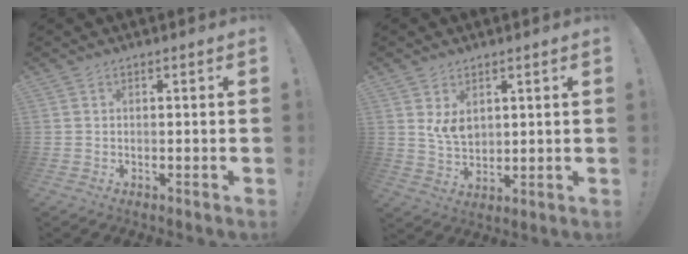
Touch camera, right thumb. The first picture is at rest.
{"total": 6.4, "force": [2.8, 4.2, 3.9], "torque": [-0.054, -0.014, 0.054]}